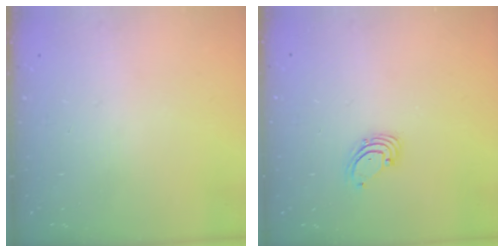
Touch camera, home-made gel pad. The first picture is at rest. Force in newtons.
{"total": 1.6, "press": 1.6, "slide": 0.1}